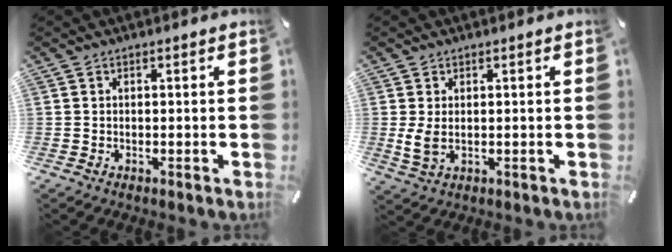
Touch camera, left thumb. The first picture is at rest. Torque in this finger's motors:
{"motor_torque": [0.45, 0.42, 0.08, -0.03, 0.04]}